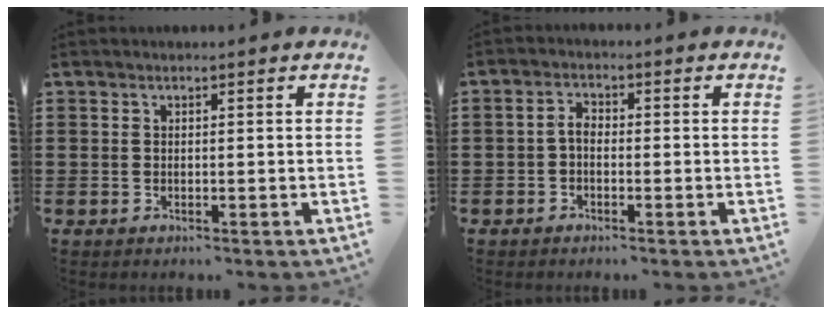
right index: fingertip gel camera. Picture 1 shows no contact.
{"total": 2.3, "force": [-0.8, 1.2, 1.7], "torque": [-0.042, 0.002, -0.019]}